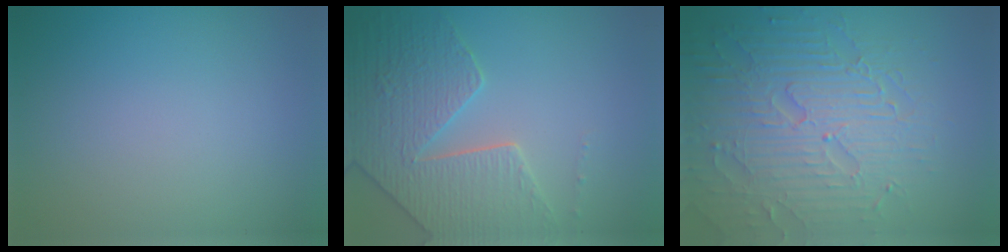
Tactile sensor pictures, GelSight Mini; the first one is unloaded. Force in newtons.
{"total": 5.6, "press": 5.2, "slide": 2.2}
{"total": 7.7, "press": 6.0, "slide": 4.7}